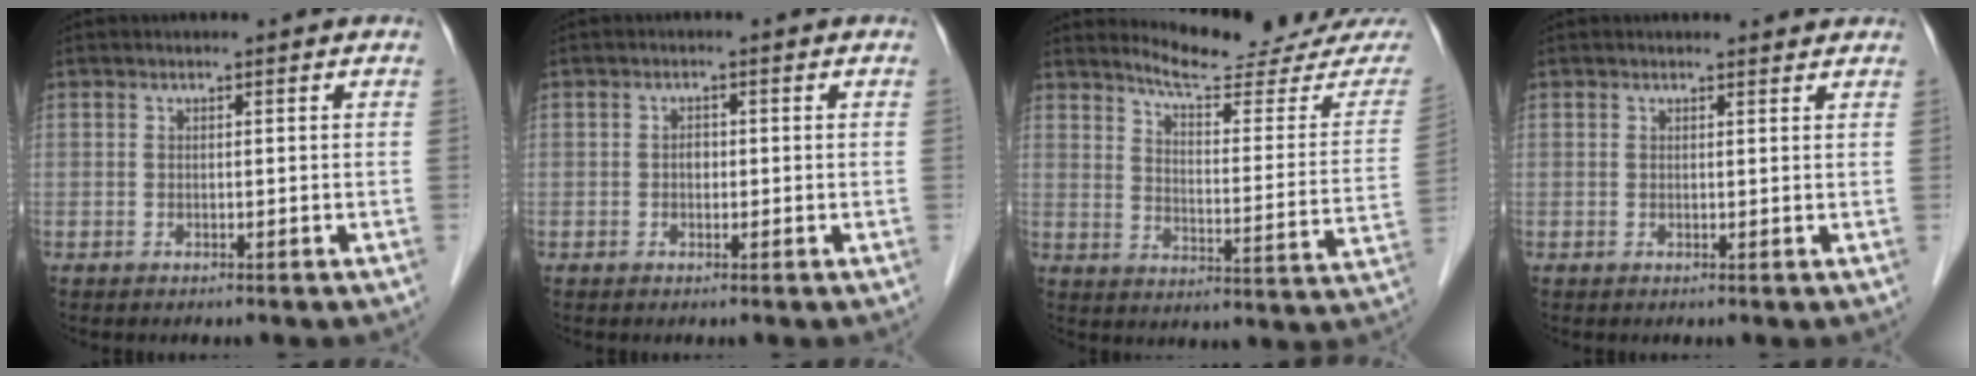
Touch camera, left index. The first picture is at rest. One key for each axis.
{"total": 1.1, "fx": -0.1, "fy": 0.8, "fz": 0.7, "tx": -0.009, "ty": 0.003, "tz": -0.004}
{"total": 17.1, "fx": 16.4, "fy": 0.9, "fz": 4.9, "tx": -0.068, "ty": -0.094, "tz": 0.199}
{"total": 2.0, "fx": 2.0, "fy": 0.4, "fz": 0.1, "tx": -0.009, "ty": -0.001, "tz": 0.020}